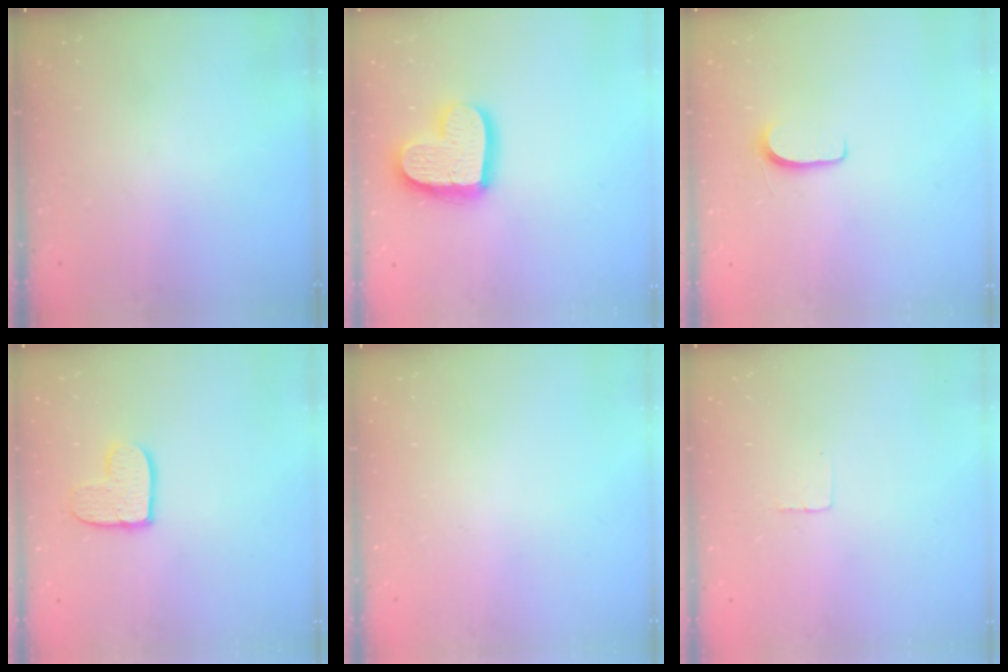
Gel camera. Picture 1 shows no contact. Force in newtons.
{"total": 16.4, "press": 16.4, "slide": 1.0}
{"total": 5.4, "press": 5.4, "slide": 0.6}
{"total": 9.4, "press": 9.3, "slide": 0.7}
{"total": 0.0}
{"total": 2.3, "press": 2.3, "slide": 0.1}